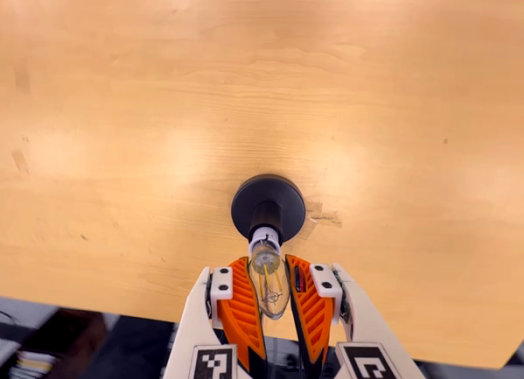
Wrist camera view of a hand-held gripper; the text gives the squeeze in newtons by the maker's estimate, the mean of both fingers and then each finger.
{"total": 23.4, "left": 24.8, "right": 22.1}